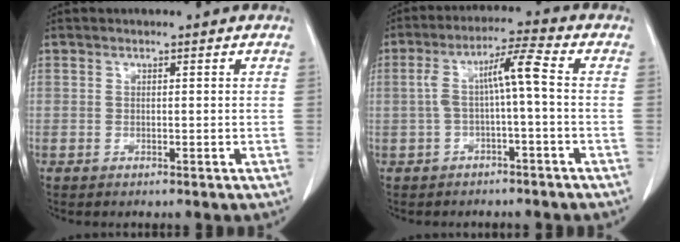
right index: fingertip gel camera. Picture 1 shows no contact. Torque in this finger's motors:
{"motor_torque": [0.99, -0.14, 0.45, 0.15]}